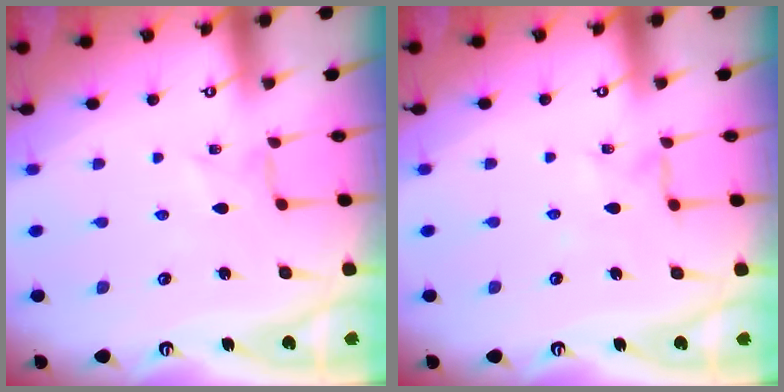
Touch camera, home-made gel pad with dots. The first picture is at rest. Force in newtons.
{"total": 2.5, "press": 2.5, "slide": 0.4}